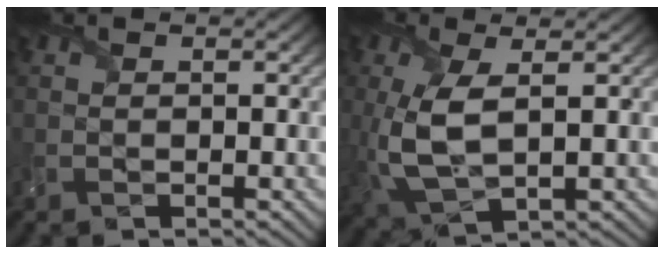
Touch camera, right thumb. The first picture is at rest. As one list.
[{"total": 7.8, "force": [0.5, 3.4, 7.0], "torque": [-0.176, -0.005, 0.012]}]